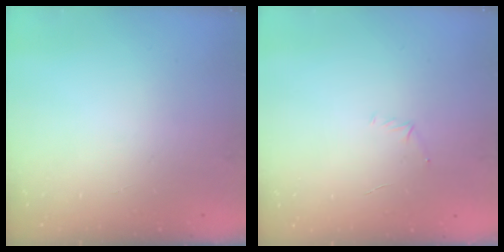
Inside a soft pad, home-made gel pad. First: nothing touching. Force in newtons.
{"total": 4.7, "press": 4.5, "slide": 1.3}